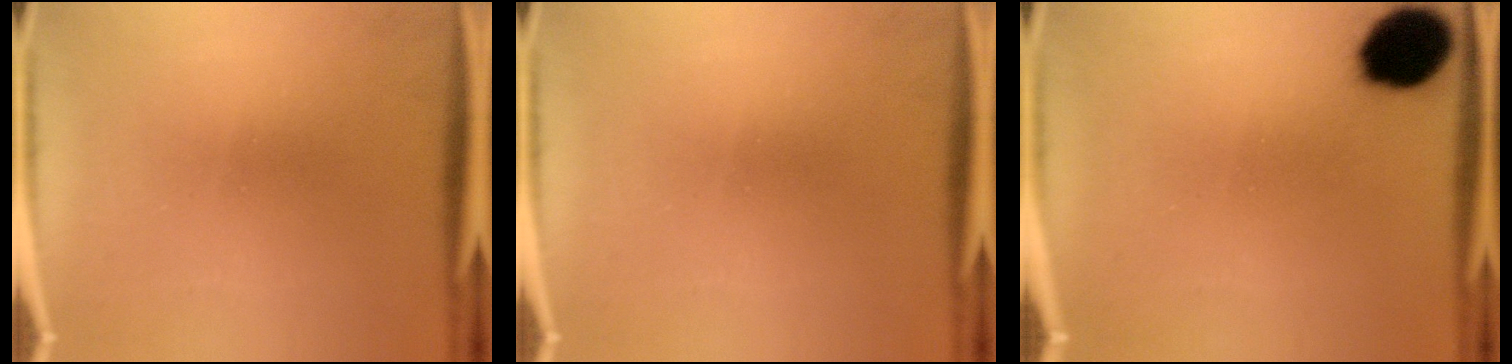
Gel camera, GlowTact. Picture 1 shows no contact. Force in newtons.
{"total": 0.0}
{"total": 12.2}